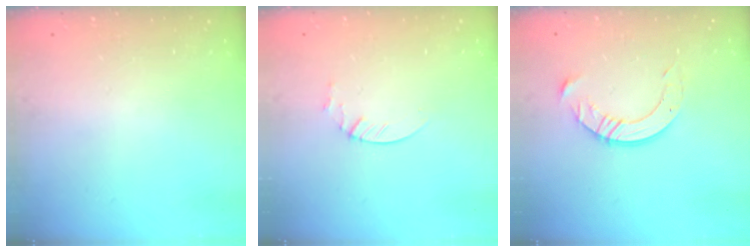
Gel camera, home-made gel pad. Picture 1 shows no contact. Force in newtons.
{"total": 1.9, "press": 1.9, "slide": 0.2}
{"total": 9.2, "press": 9.2, "slide": 0.7}